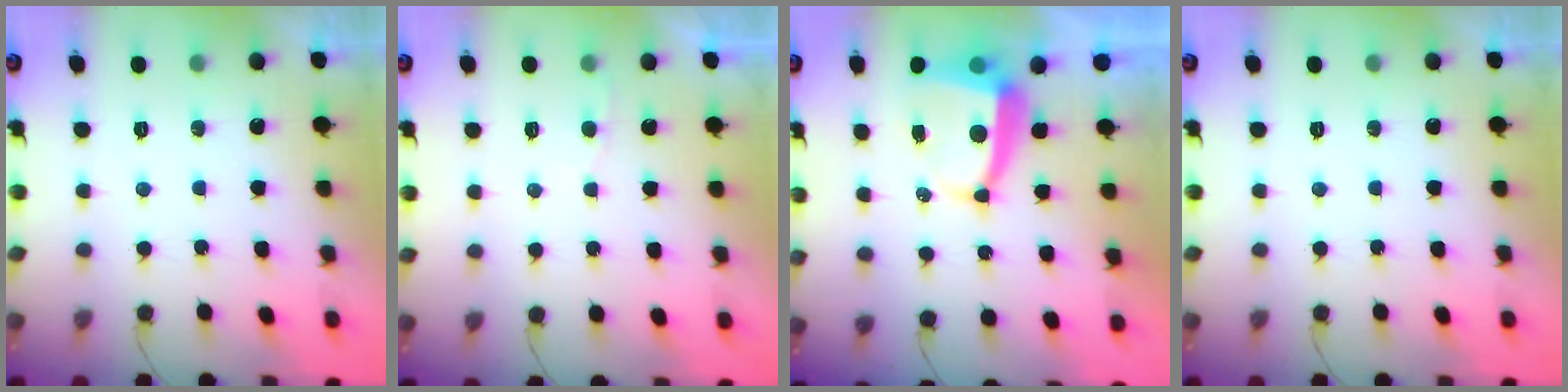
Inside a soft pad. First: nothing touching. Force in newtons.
{"total": 2.0, "press": 2.0, "slide": 0.2}
{"total": 7.1, "press": 7.1, "slide": 0.9}
{"total": 0.0}